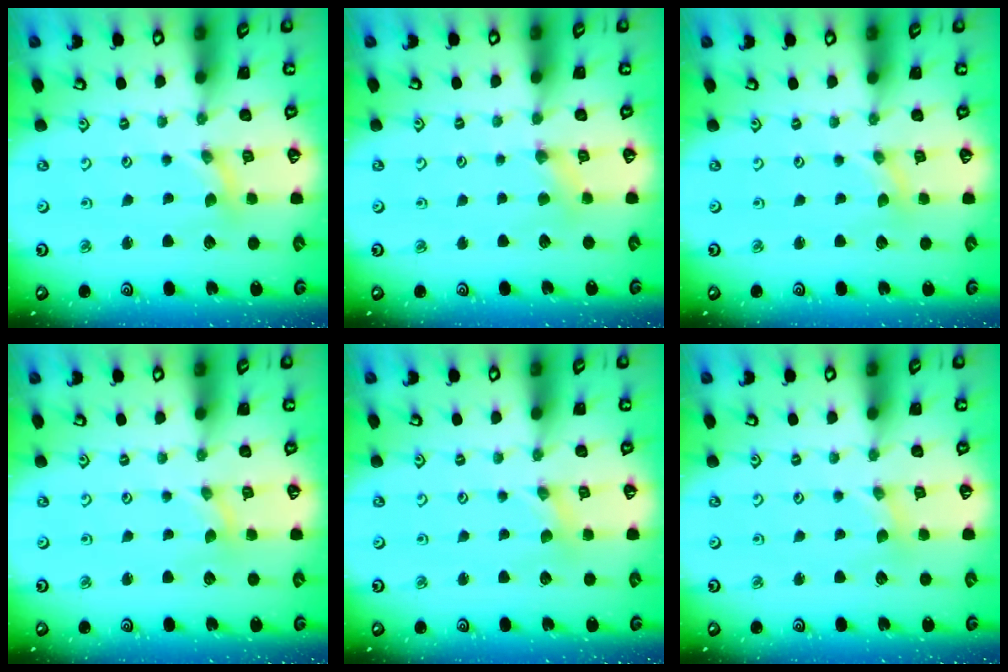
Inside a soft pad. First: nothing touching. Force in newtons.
{"total": 2.8, "press": 2.8, "slide": 0.4}
{"total": 0.0}
{"total": 0.0}
{"total": 0.0}
{"total": 0.8, "press": 0.8, "slide": 0.2}